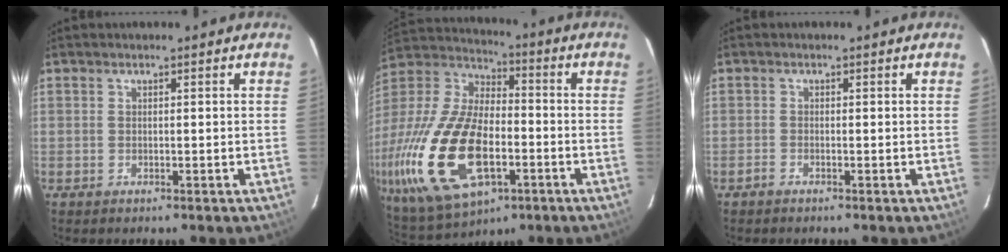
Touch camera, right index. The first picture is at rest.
{"total": 28.5, "force": [-8.8, 14.7, 22.9], "torque": [-0.512, -0.044, -0.148]}
{"total": 0.8, "force": [-0.8, 0.2, 0.3], "torque": [-0.011, 0.001, -0.019]}